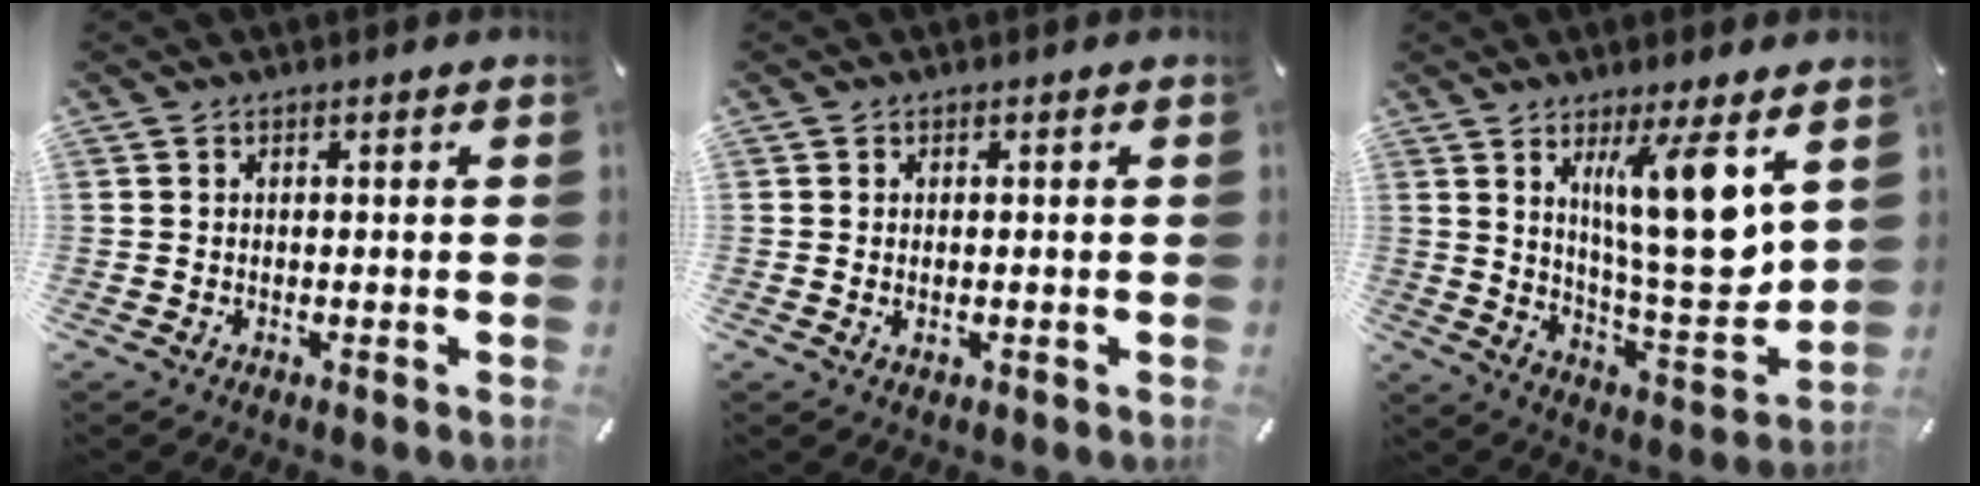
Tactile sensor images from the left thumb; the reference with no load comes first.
{"total": 1.0, "force": [0.0, 0.6, 0.9], "torque": [-0.011, -0.003, -0.001]}
{"total": 17.0, "force": [7.2, 3.1, 15.1], "torque": [-0.245, -0.049, 0.107]}